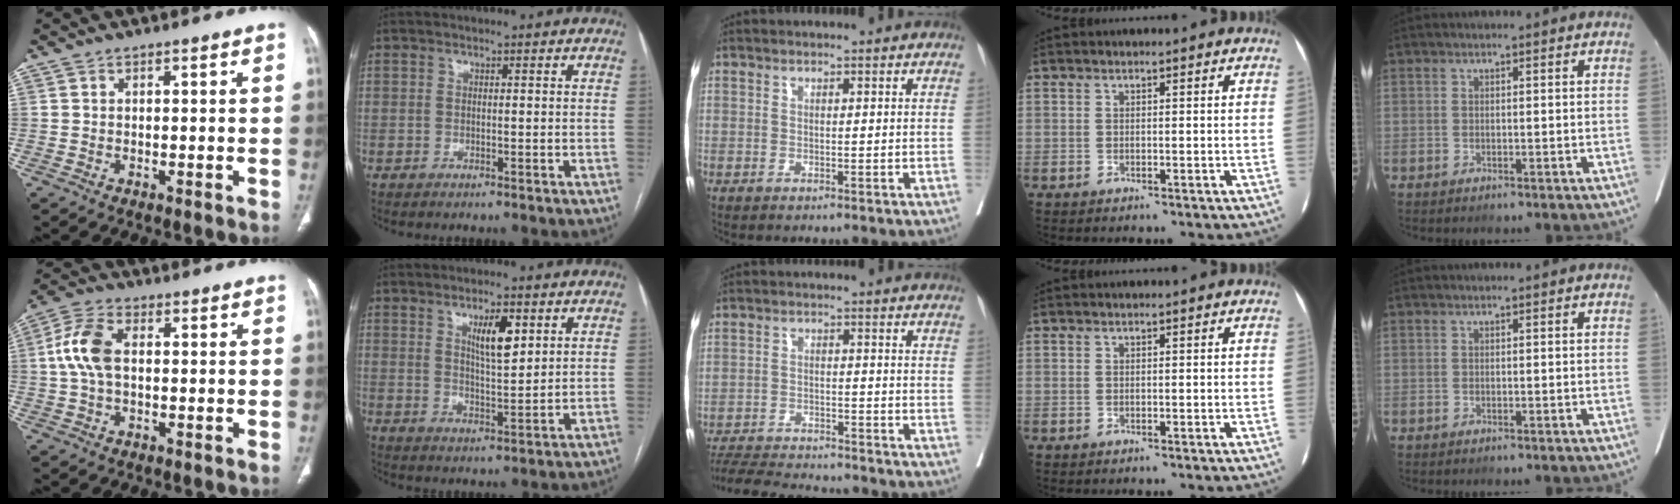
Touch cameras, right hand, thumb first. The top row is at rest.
{"thumb": {"total": 8.4, "force": [0.6, 4.8, 6.8], "torque": [-0.153, 0.021, 0.009]}, "index": {"total": 6.2, "force": [2.8, 1.5, 5.3], "torque": [-0.093, -0.002, 0.050]}, "middle": {"total": 11.7, "force": [-11.1, 0.9, 3.6], "torque": [-0.065, -0.008, -0.172]}}